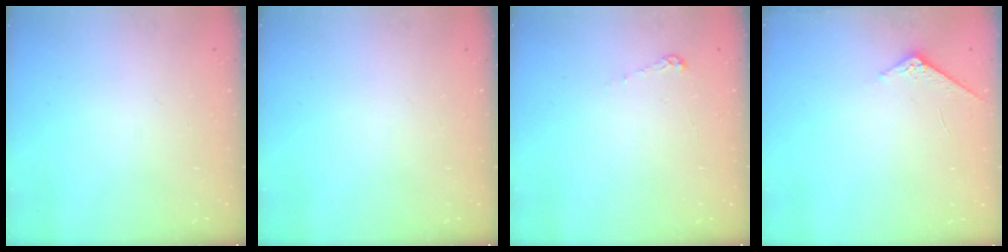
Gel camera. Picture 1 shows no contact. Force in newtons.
{"total": 0.0}
{"total": 3.9, "press": 3.9, "slide": 0.3}
{"total": 3.9, "press": 3.9, "slide": 0.5}